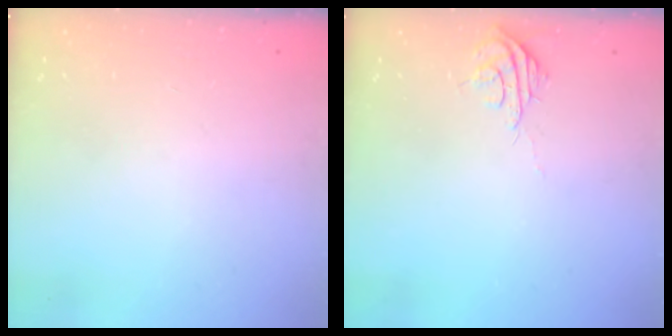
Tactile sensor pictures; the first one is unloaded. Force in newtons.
{"total": 6.0, "press": 5.9, "slide": 0.6}